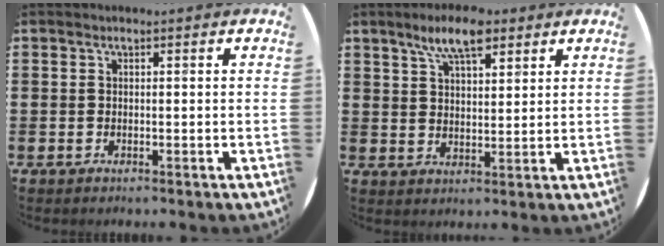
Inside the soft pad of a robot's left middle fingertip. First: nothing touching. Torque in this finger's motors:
{"motor_torque": [1.12, -1.01, 0.20, 0.15]}